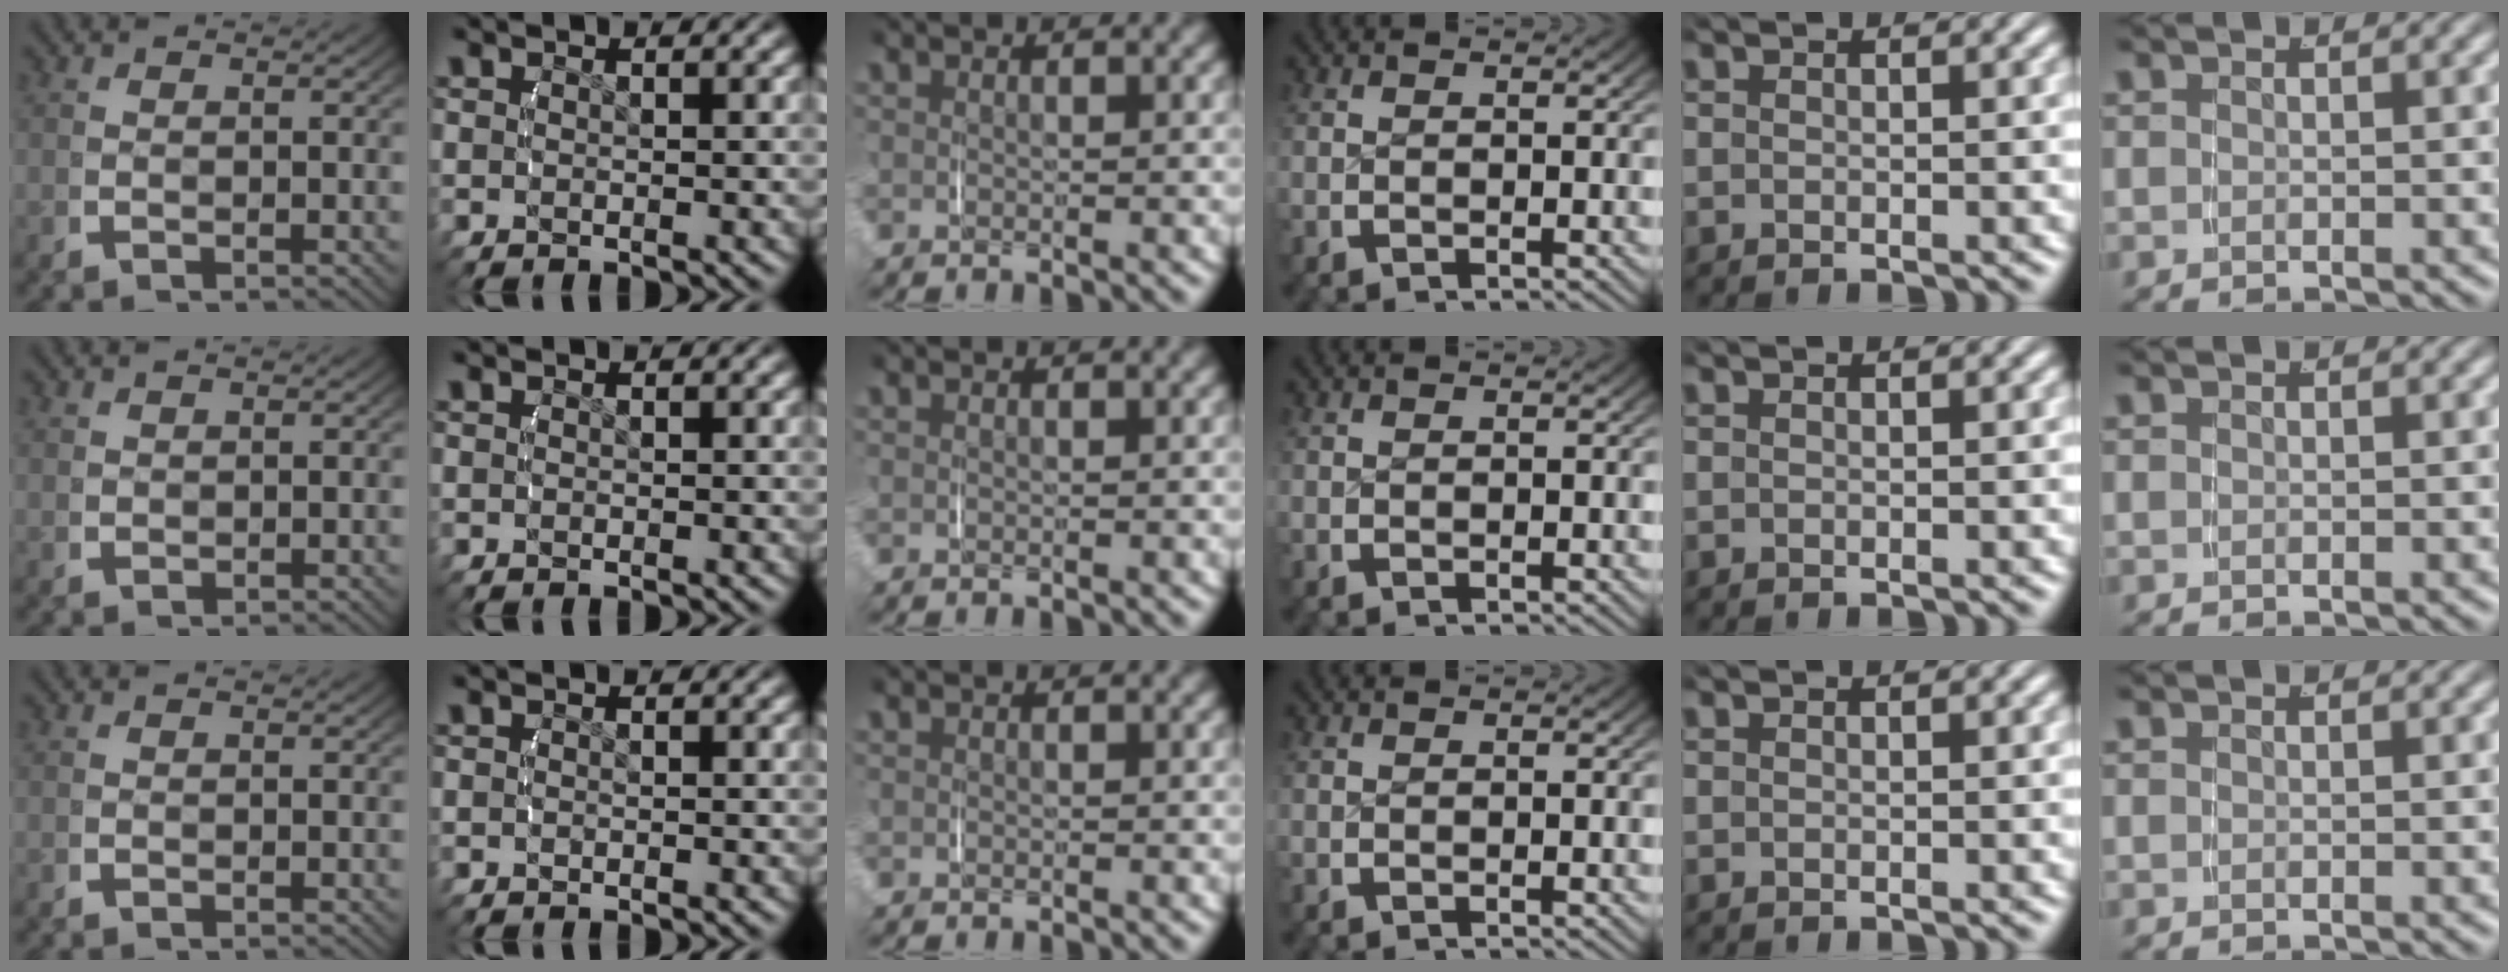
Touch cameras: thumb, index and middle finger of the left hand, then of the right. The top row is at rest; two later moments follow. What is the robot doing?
{"motion": "lift_and_place", "object": "scarf"}